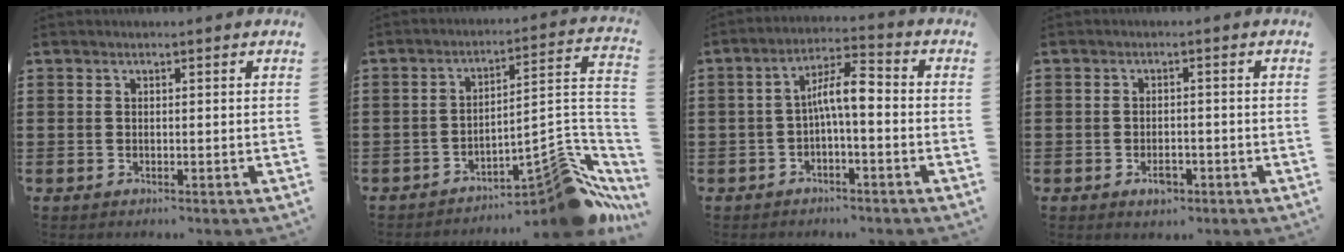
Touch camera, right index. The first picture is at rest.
{"total": 10.1, "force": [-7.7, 3.3, 5.6], "torque": [-0.055, 0.008, -0.143]}
{"total": 6.7, "force": [-0.6, 1.9, 6.4], "torque": [-0.127, 0.011, -0.016]}
{"total": 2.5, "force": [-1.4, 1.3, 1.6], "torque": [-0.032, 0.002, -0.028]}